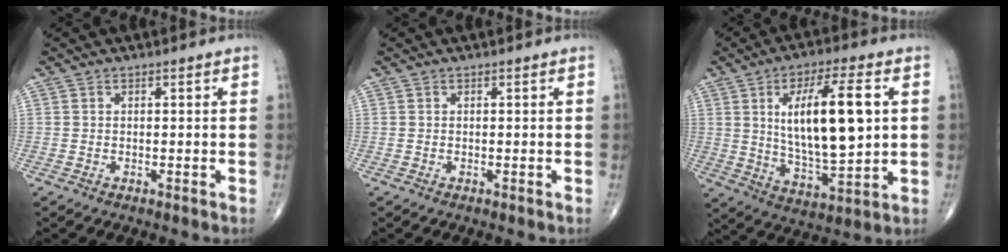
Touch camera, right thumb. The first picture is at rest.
{"total": 0.0}
{"total": 18.3, "force": [3.4, 6.1, 16.9], "torque": [-0.278, -0.013, 0.066]}